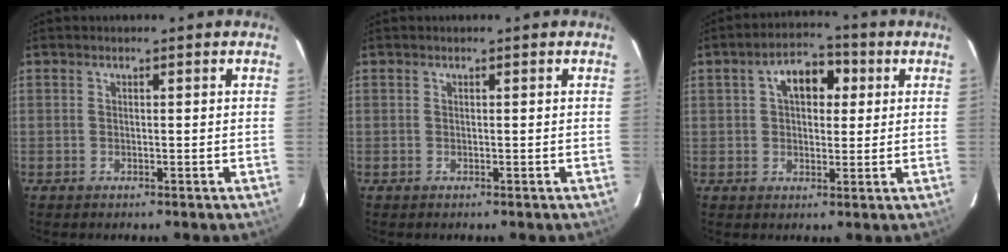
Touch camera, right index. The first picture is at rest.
{"total": 0.0}
{"total": 7.7, "force": [2.3, 4.7, 5.7], "torque": [-0.090, 0.032, 0.039]}